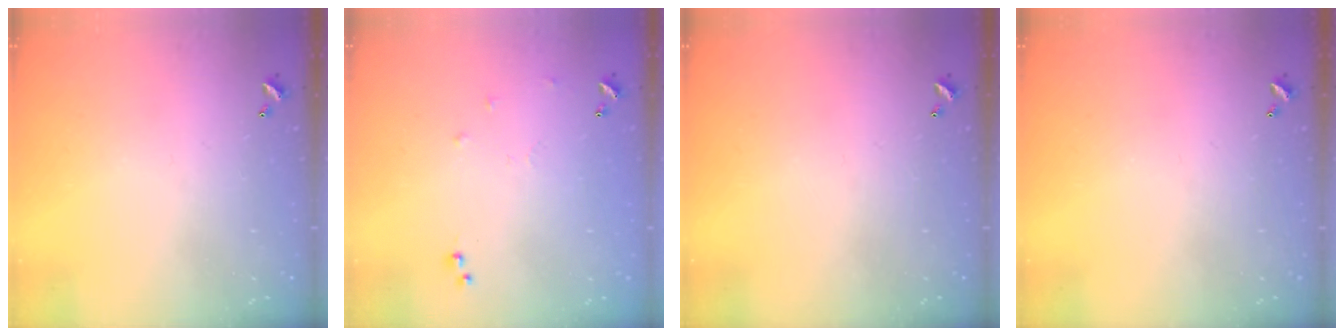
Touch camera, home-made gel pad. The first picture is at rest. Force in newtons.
{"total": 6.3, "press": 6.3, "slide": 0.7}
{"total": 0.0}
{"total": 0.0}